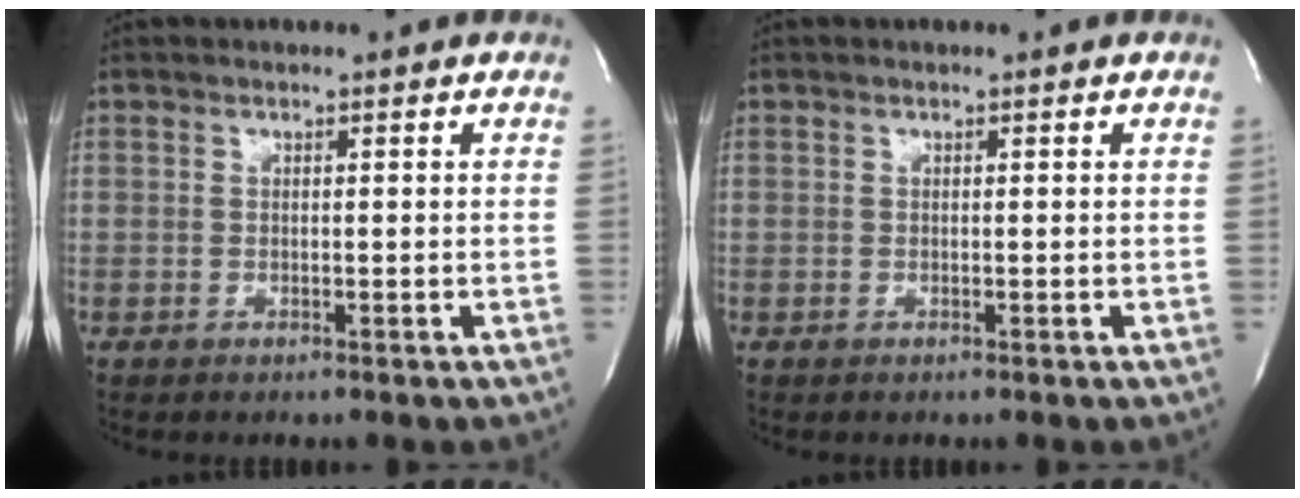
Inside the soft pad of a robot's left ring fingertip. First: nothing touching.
{"total": 0.0}